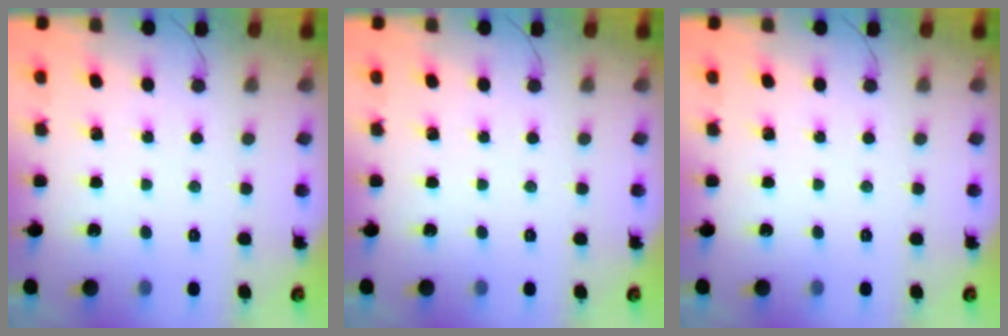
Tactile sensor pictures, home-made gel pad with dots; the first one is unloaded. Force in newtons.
{"total": 0.0}
{"total": 0.0}